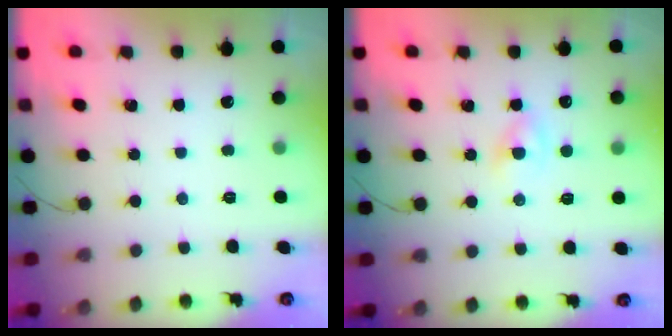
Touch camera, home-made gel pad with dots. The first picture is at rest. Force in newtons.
{"total": 2.2, "press": 2.0, "slide": 1.0}